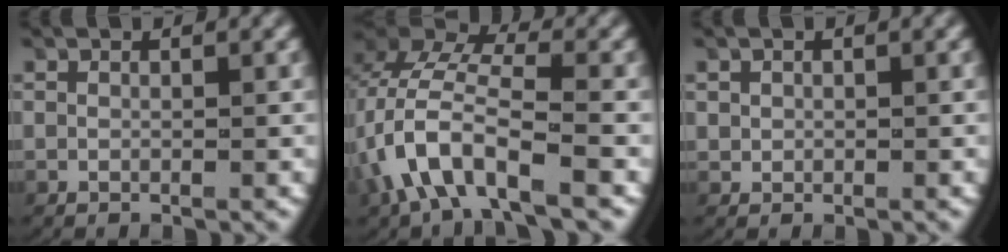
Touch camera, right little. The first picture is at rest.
{"total": 8.0, "force": [0.4, 5.1, 6.2], "torque": [-0.136, -0.004, 0.004]}
{"total": 0.9, "force": [0.2, 0.8, 0.3], "torque": [-0.015, -0.006, 0.009]}